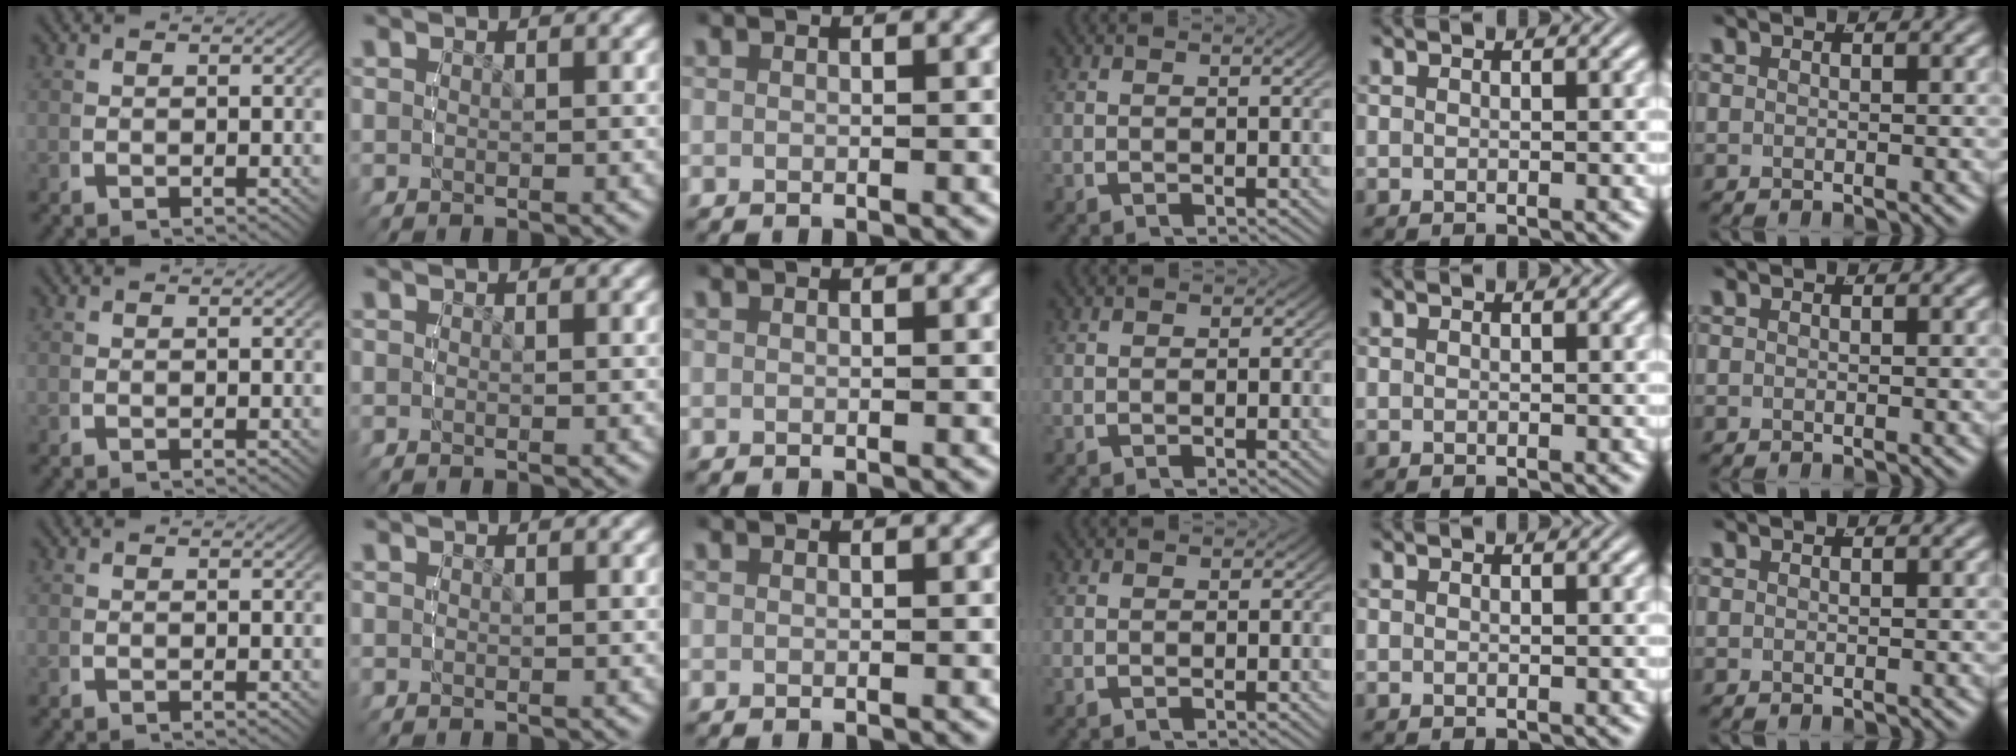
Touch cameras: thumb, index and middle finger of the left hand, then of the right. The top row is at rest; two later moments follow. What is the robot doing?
{"motion": "lift_and_place", "object": "tape"}